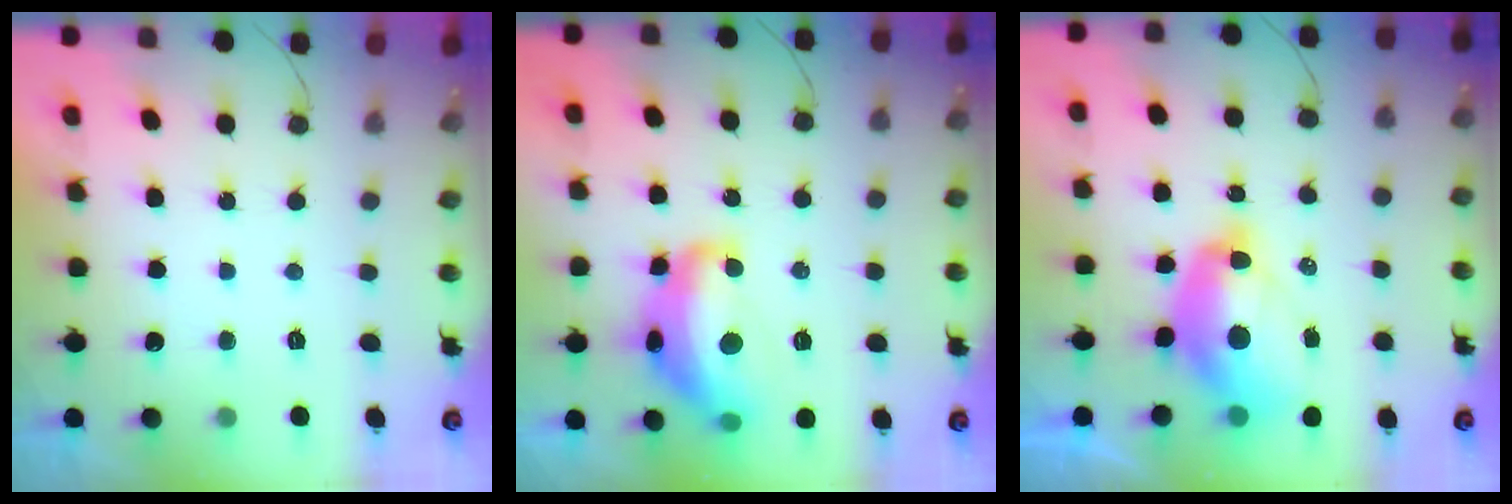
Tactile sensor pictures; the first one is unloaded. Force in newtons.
{"total": 15.7, "press": 15.6, "slide": 1.1}
{"total": 13.5, "press": 13.4, "slide": 1.4}